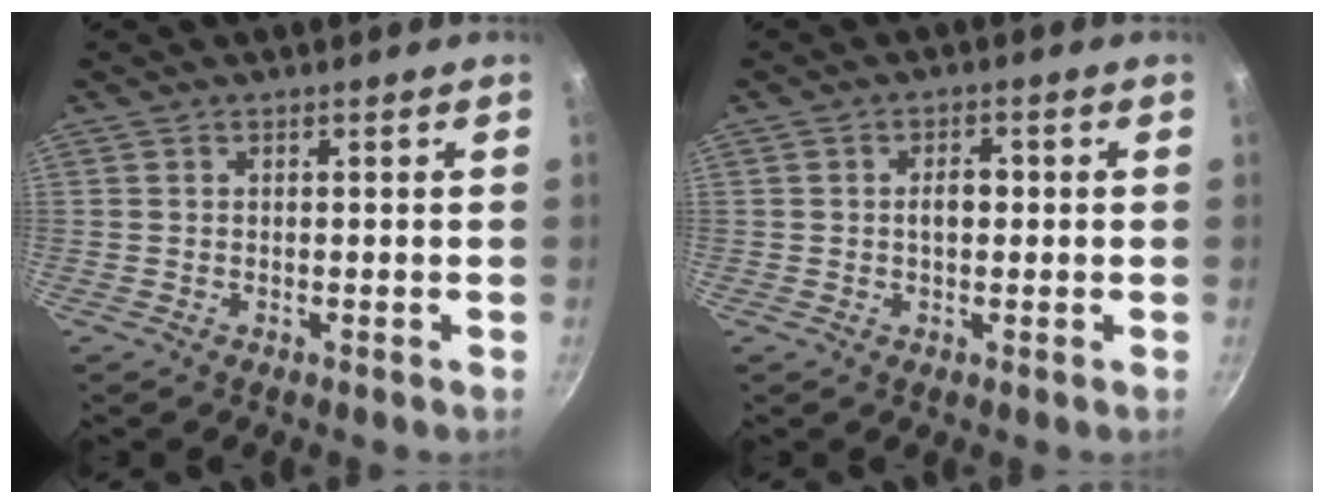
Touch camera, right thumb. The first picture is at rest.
{"total": 3.3, "force": [0.1, 2.1, 2.5], "torque": [-0.024, 0.008, -0.002]}